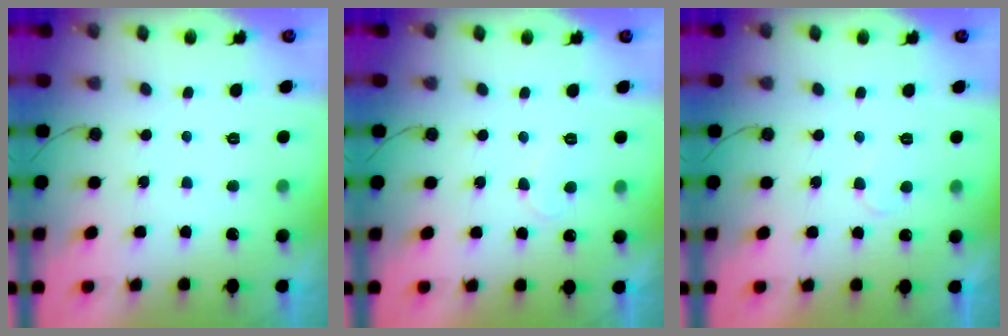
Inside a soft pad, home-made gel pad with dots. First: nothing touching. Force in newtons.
{"total": 6.9, "press": 6.9, "slide": 0.5}
{"total": 5.2, "press": 5.2, "slide": 0.5}